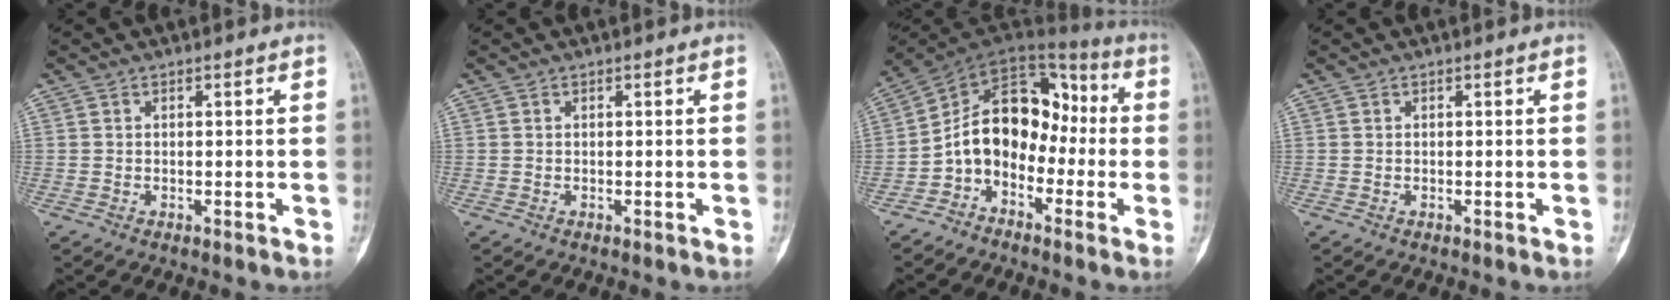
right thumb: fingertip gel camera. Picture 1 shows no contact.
{"total": 0.0}
{"total": 14.7, "force": [-2.9, 10.7, 9.6], "torque": [-0.119, 0.076, -0.064]}
{"total": 0.0}